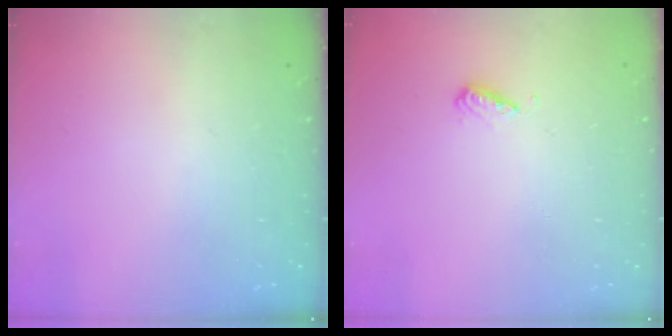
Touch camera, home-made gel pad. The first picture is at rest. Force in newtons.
{"total": 5.2, "press": 5.2, "slide": 0.5}